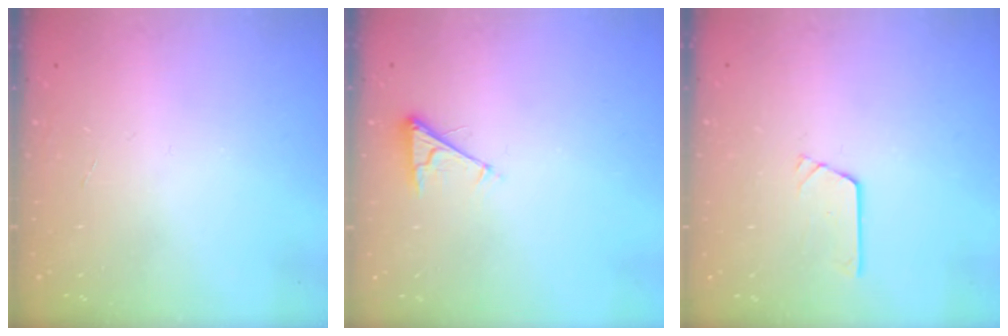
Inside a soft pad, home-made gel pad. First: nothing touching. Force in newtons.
{"total": 3.9, "press": 3.9, "slide": 0.6}
{"total": 2.6, "press": 2.6, "slide": 0.2}